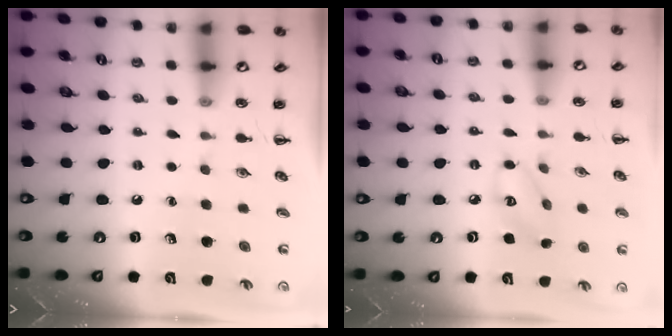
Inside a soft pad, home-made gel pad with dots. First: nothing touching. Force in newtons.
{"total": 5.9, "press": 5.8, "slide": 0.8}